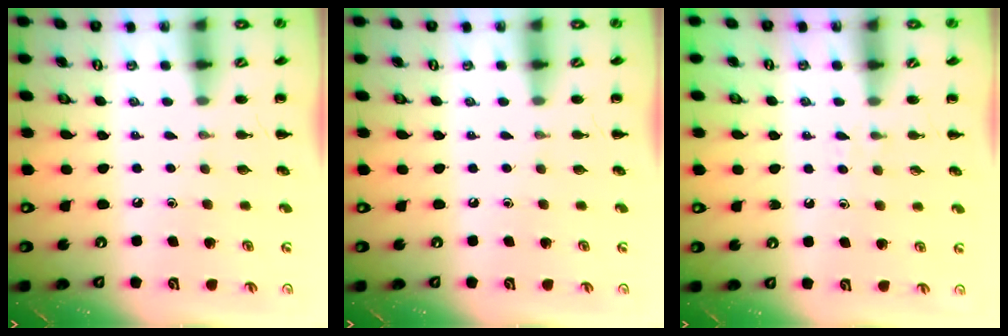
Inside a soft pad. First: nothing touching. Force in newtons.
{"total": 0.0}
{"total": 2.5, "press": 2.2, "slide": 1.1}